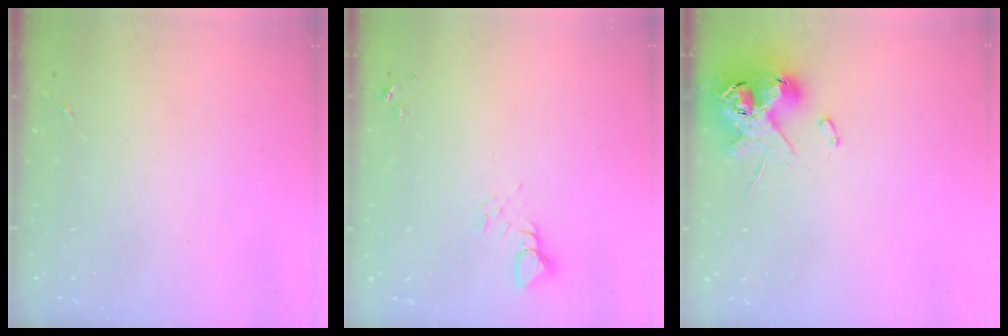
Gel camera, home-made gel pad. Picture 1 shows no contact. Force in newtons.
{"total": 3.8, "press": 3.8, "slide": 0.2}
{"total": 11.7, "press": 11.5, "slide": 1.7}